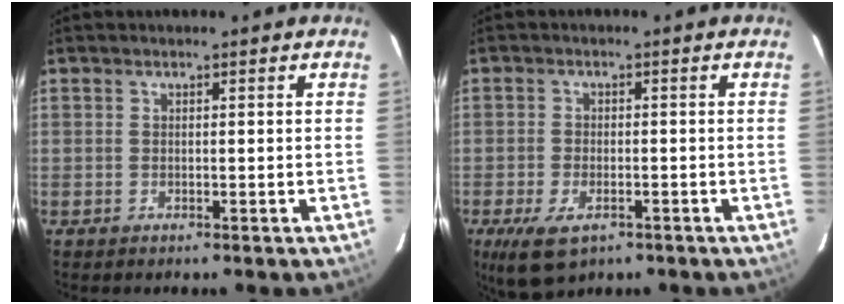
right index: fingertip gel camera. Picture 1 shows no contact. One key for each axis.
{"total": 7.7, "fx": -4.2, "fy": 3.9, "fz": 5.1, "tx": -0.118, "ty": -0.023, "tz": -0.073}